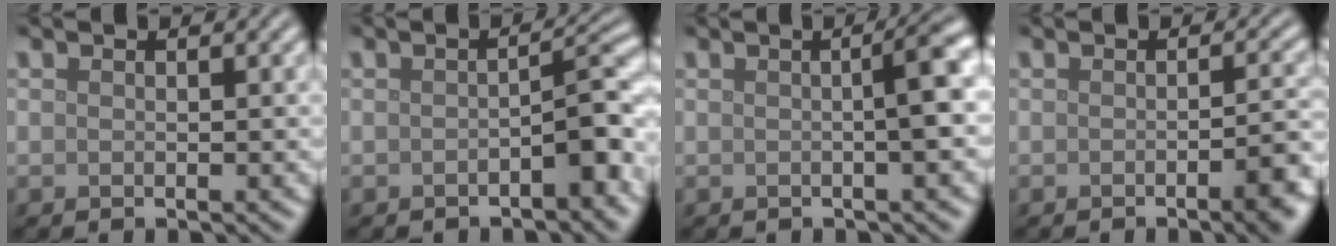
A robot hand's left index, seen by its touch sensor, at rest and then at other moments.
{"total": 3.3, "force": [-1.4, 0.9, 2.8], "torque": [-0.038, 0.012, -0.022]}
{"total": 3.5, "force": [0.1, 0.7, 3.4], "torque": [-0.040, 0.010, -0.003]}
{"total": 3.9, "force": [-1.7, 1.0, 3.4], "torque": [-0.038, -0.001, -0.025]}